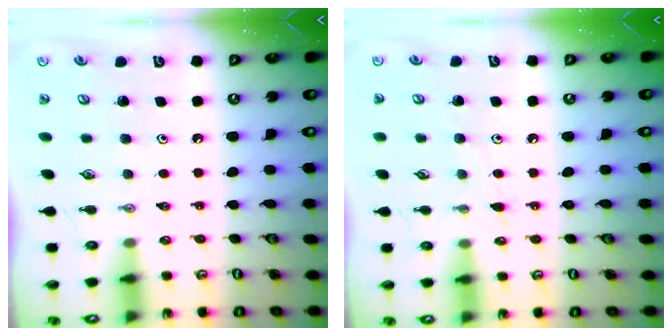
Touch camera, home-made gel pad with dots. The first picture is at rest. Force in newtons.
{"total": 3.2, "press": 3.2, "slide": 0.4}